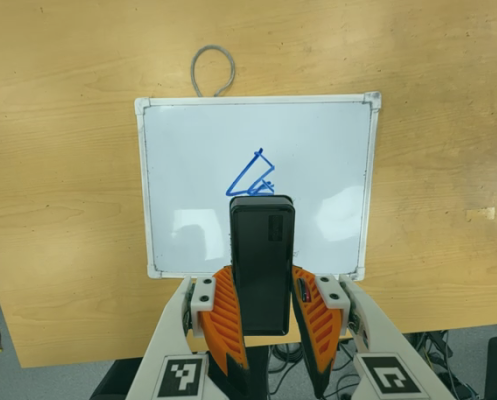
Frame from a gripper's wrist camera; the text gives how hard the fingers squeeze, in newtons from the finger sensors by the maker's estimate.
{"total": 8.0, "left": 5.9, "right": 10.1}